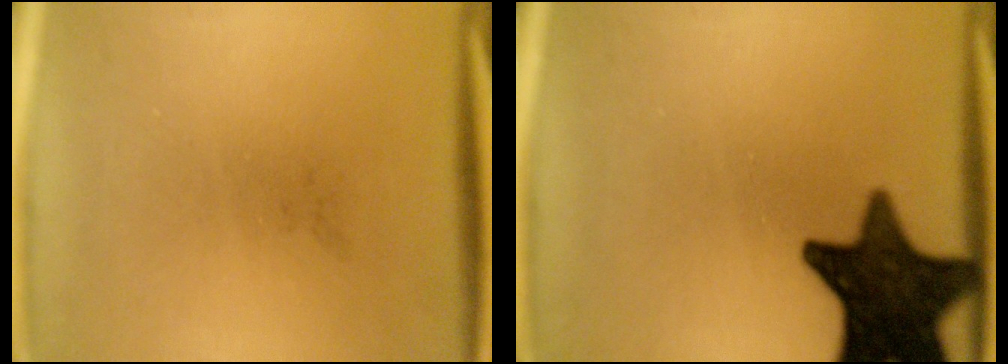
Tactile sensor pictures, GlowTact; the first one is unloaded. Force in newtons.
{"total": 15.9}